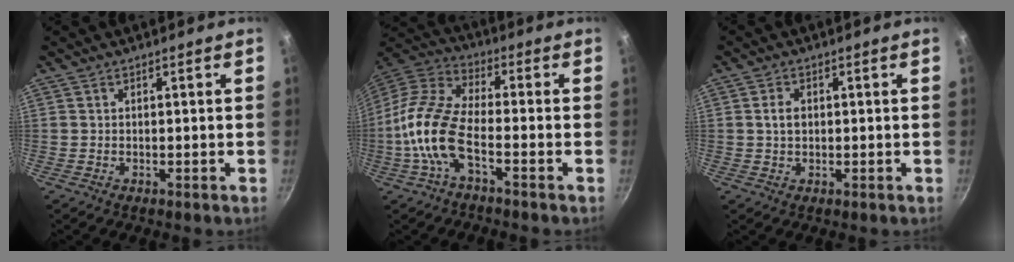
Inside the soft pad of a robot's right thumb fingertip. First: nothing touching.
{"total": 13.2, "force": [-4.3, 5.4, 11.3], "torque": [-0.234, 0.036, -0.104]}
{"total": 2.6, "force": [0.2, 1.8, 1.8], "torque": [-0.026, 0.005, 0.004]}